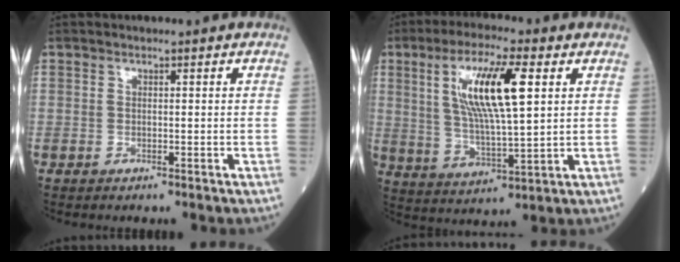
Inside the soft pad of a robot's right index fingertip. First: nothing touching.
{"total": 13.0, "force": [3.9, 2.1, 12.2], "torque": [-0.236, 0.006, 0.073]}